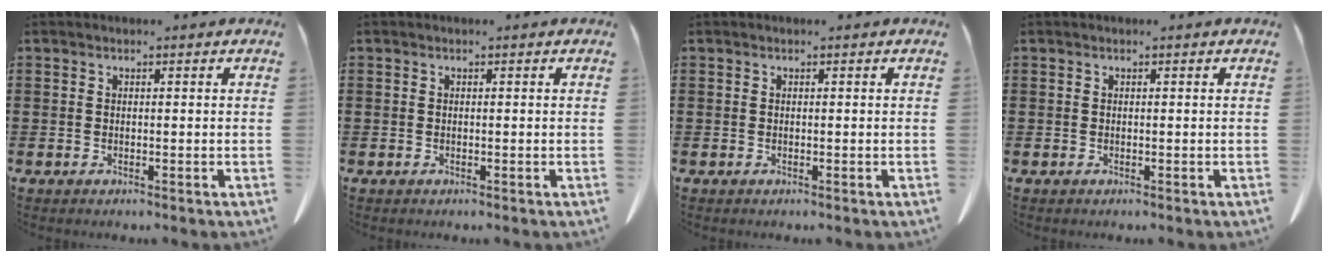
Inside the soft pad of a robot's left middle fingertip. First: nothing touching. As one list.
[{"total": 0.0}, {"total": 0.0}, {"total": 0.0}]